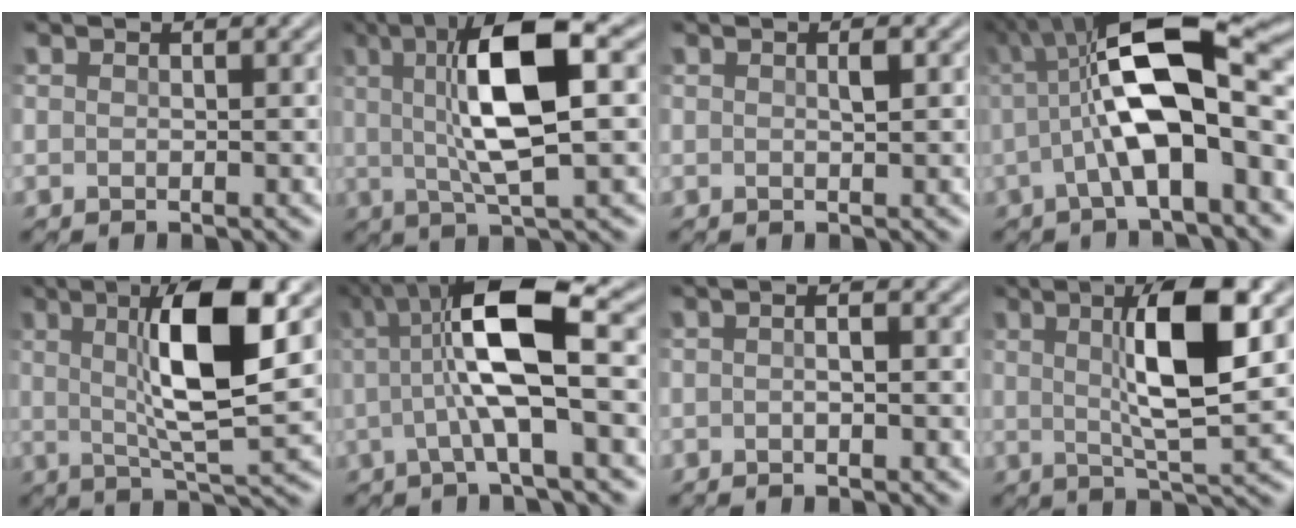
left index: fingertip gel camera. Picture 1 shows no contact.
{"total": 9.4, "force": [1.7, 2.3, 8.9], "torque": [-0.154, 0.013, 0.024]}
{"total": 1.1, "force": [0.2, 0.3, 1.0], "torque": [-0.020, 0.001, 0.006]}
{"total": 11.3, "force": [0.7, 3.8, 10.6], "torque": [-0.177, 0.019, 0.002]}
{"total": 8.7, "force": [2.1, 1.6, 8.4], "torque": [-0.141, 0.004, 0.035]}
{"total": 8.9, "force": [1.2, 2.1, 8.6], "torque": [-0.158, 0.009, 0.014]}
{"total": 1.4, "force": [-0.2, 0.5, 1.3], "torque": [-0.016, 0.001, -0.006]}
{"total": 7.9, "force": [1.9, 1.4, 7.5], "torque": [-0.123, 0.007, 0.030]}